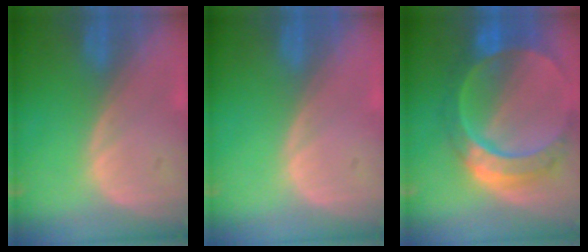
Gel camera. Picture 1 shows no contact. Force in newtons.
{"total": 0.0}
{"total": 10.8, "press": 9.1, "slide": 5.8}